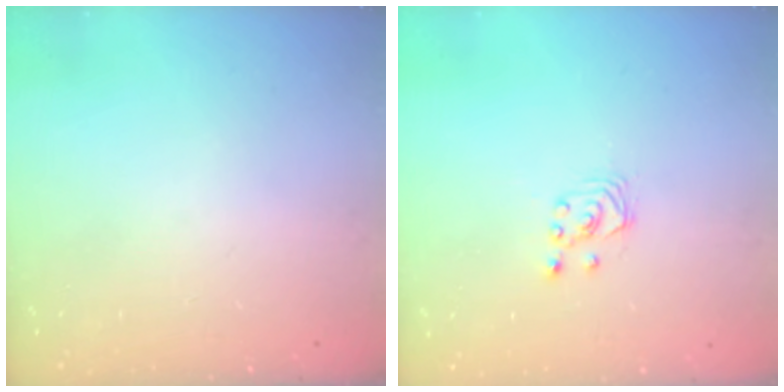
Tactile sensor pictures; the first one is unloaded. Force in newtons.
{"total": 2.1, "press": 2.1, "slide": 0.3}